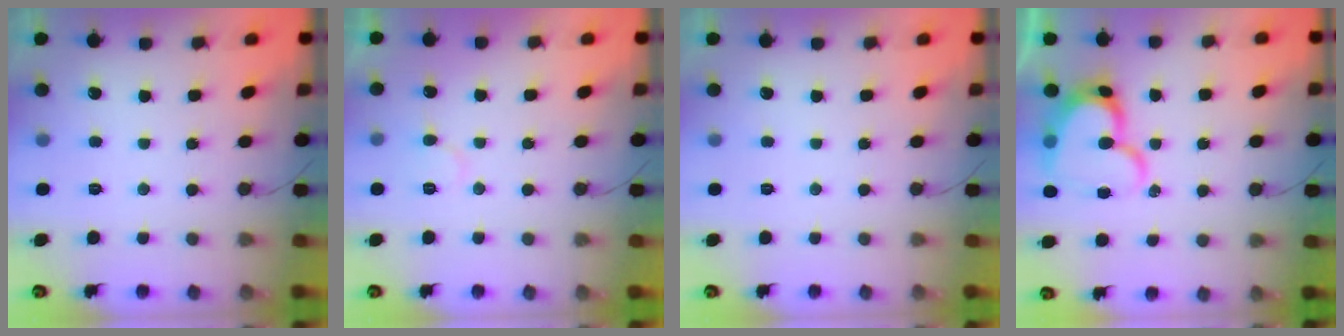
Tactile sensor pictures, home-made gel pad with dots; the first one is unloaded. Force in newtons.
{"total": 7.2, "press": 7.2, "slide": 0.6}
{"total": 0.0}
{"total": 15.7, "press": 15.6, "slide": 1.1}